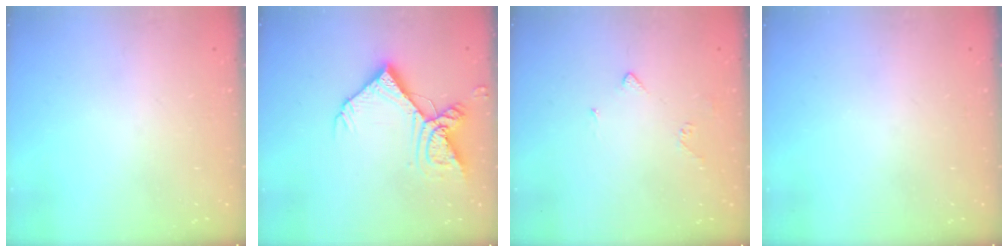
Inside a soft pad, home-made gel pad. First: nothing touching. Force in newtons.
{"total": 15.0, "press": 15.0, "slide": 1.6}
{"total": 3.2, "press": 3.1, "slide": 0.7}
{"total": 0.0}